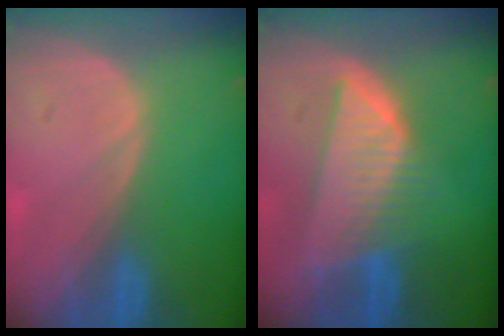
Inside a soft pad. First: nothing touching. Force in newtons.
{"total": 8.4, "press": 7.4, "slide": 3.9}